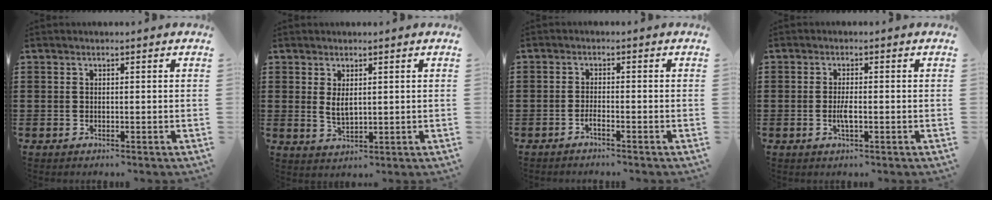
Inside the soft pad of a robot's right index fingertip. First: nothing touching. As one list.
[{"total": 2.6, "force": [0.8, 1.2, 2.2], "torque": [-0.035, 0.000, 0.013]}, {"total": 1.4, "force": [-1.2, -0.1, 0.8], "torque": [-0.015, -0.005, -0.020]}, {"total": 2.6, "force": [-0.6, 0.7, 2.5], "torque": [-0.057, -0.004, -0.015]}]